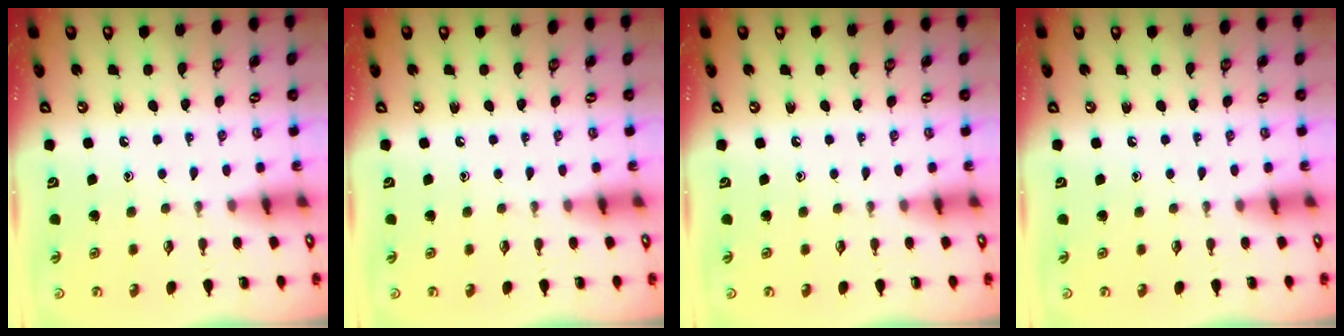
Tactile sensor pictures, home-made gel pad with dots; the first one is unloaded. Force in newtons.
{"total": 0.0}
{"total": 0.0}
{"total": 0.0}